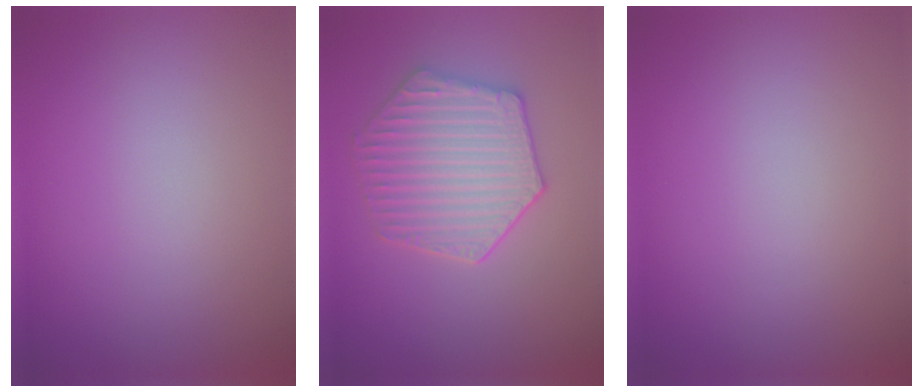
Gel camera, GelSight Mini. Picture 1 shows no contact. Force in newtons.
{"total": 5.6, "press": 4.7, "slide": 3.0}
{"total": 0.0}